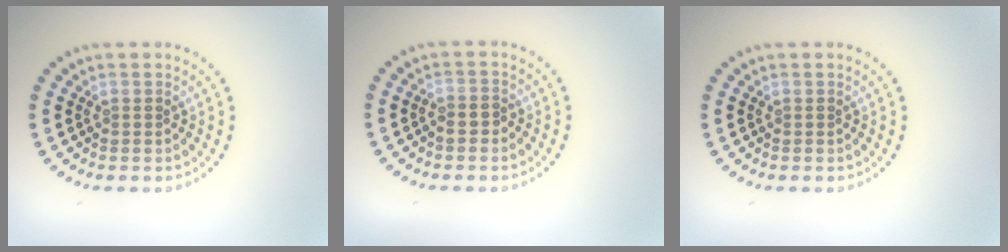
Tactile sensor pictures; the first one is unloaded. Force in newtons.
{"total": 1.1, "press": 1.0, "slide": 0.5}
{"total": 0.0}